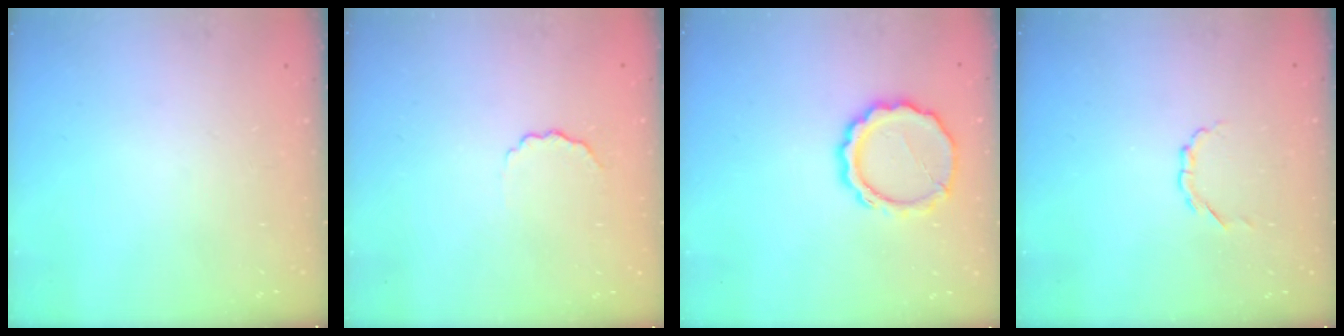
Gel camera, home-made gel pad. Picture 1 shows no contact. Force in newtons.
{"total": 4.0, "press": 3.9, "slide": 0.9}
{"total": 11.3, "press": 11.0, "slide": 2.2}
{"total": 2.9, "press": 2.7, "slide": 1.1}